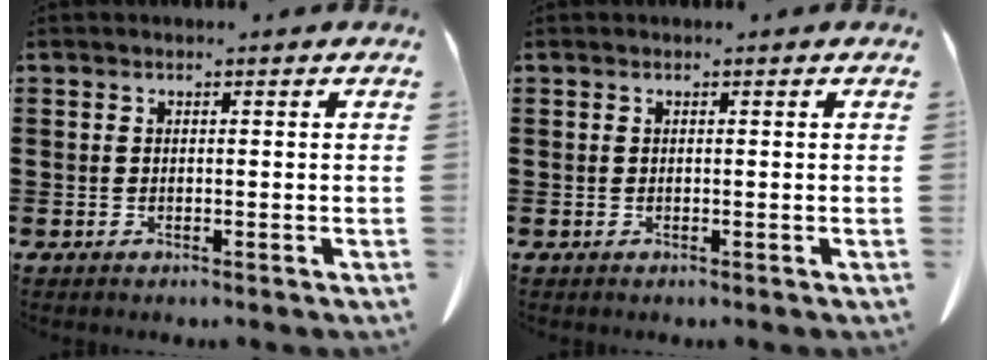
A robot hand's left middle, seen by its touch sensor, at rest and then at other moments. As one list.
[{"total": 0.0}]